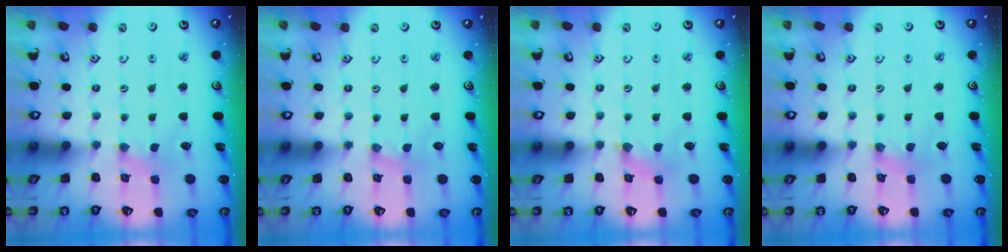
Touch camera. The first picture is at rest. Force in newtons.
{"total": 0.8, "press": 0.8, "slide": 0.1}
{"total": 1.0, "press": 1.0, "slide": 0.3}
{"total": 3.0, "press": 3.0, "slide": 0.3}